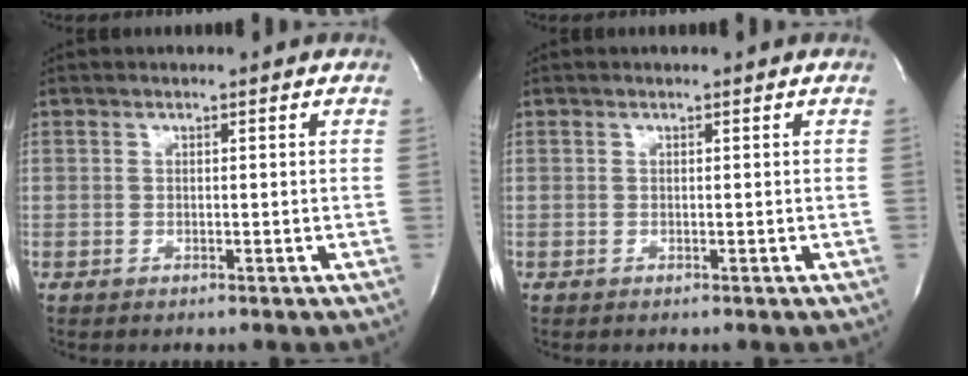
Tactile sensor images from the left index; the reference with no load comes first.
{"total": 0.0}